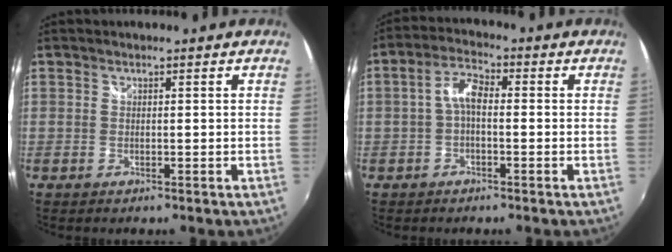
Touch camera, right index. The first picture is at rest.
{"total": 4.4, "force": [-0.8, 2.1, 3.8], "torque": [-0.079, 0.017, -0.017]}